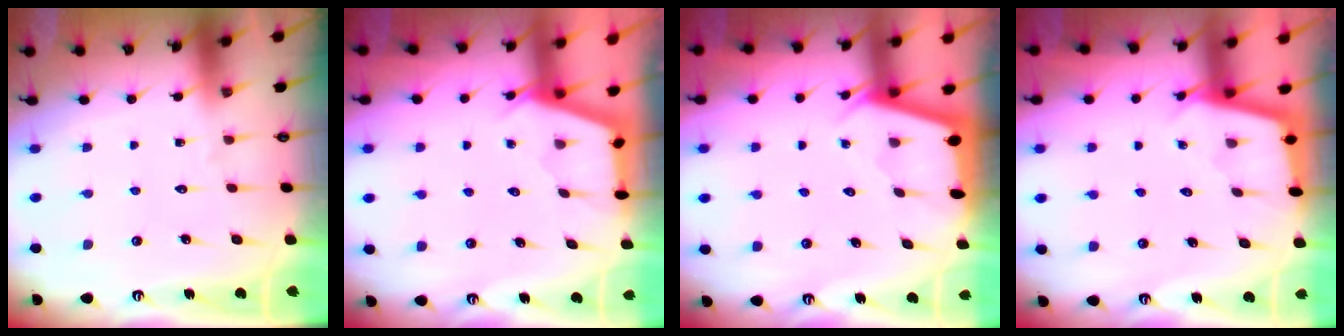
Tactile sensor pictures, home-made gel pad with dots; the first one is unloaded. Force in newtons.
{"total": 2.8, "press": 2.8, "slide": 0.3}
{"total": 2.2, "press": 2.2, "slide": 0.1}
{"total": 2.5, "press": 2.5, "slide": 0.2}